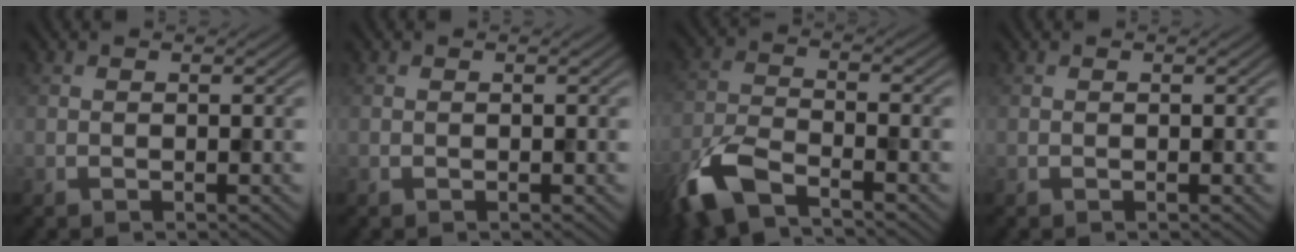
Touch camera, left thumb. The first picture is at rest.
{"total": 0.0}
{"total": 7.9, "force": [-5.5, 2.5, 5.1], "torque": [-0.116, -0.011, -0.123]}
{"total": 0.0}